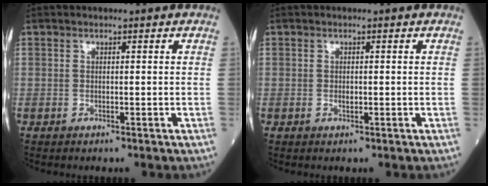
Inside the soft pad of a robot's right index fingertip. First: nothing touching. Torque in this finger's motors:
{"motor_torque": [-0.14, 0.06, -0.06, 0.00]}